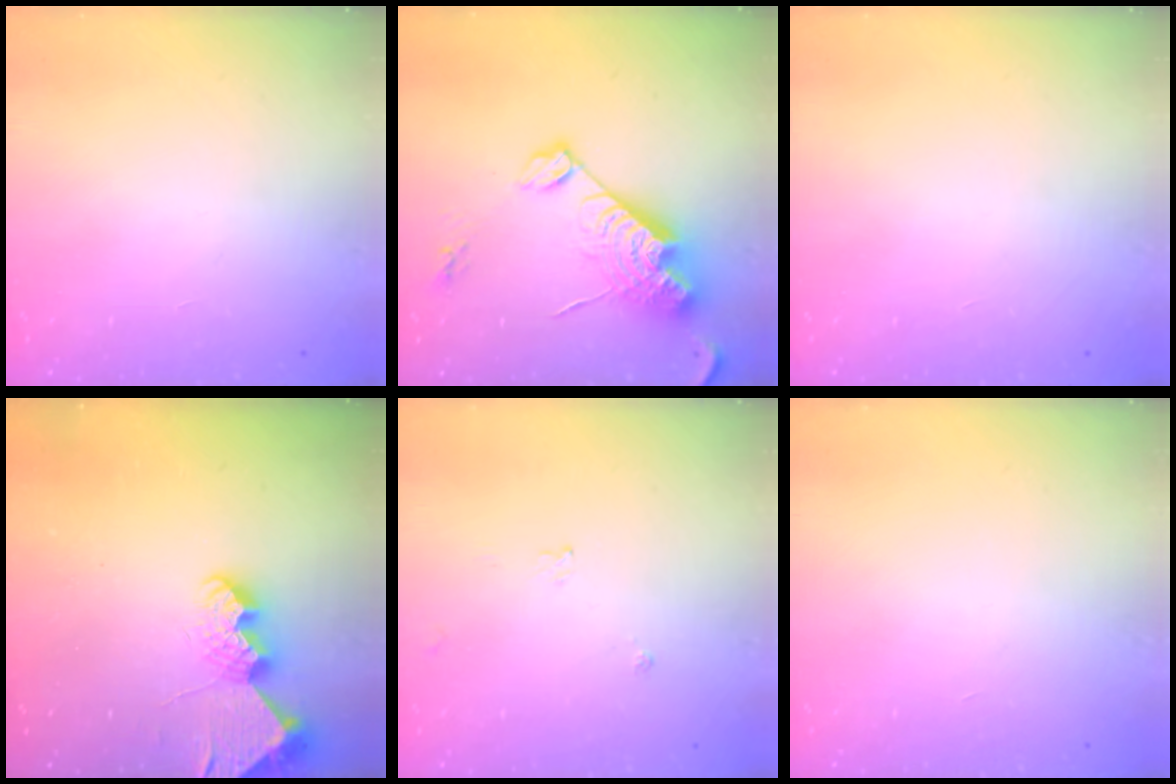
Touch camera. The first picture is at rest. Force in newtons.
{"total": 16.7, "press": 16.7, "slide": 1.3}
{"total": 0.0}
{"total": 9.1, "press": 9.0, "slide": 0.7}
{"total": 3.3, "press": 3.3, "slide": 0.5}
{"total": 0.0}